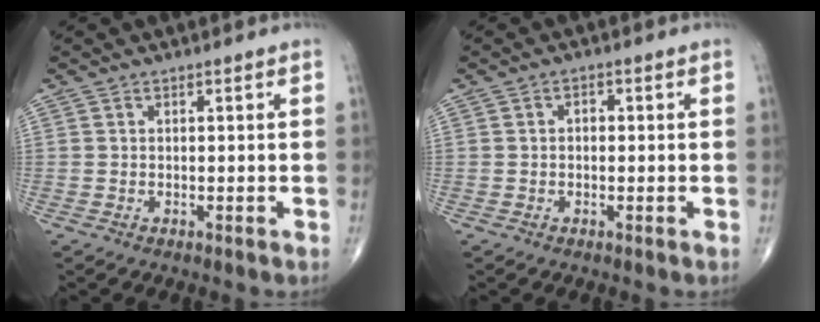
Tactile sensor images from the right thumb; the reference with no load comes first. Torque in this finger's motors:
{"motor_torque": [-0.27, 0.12, -0.16, -0.12, 0.02]}